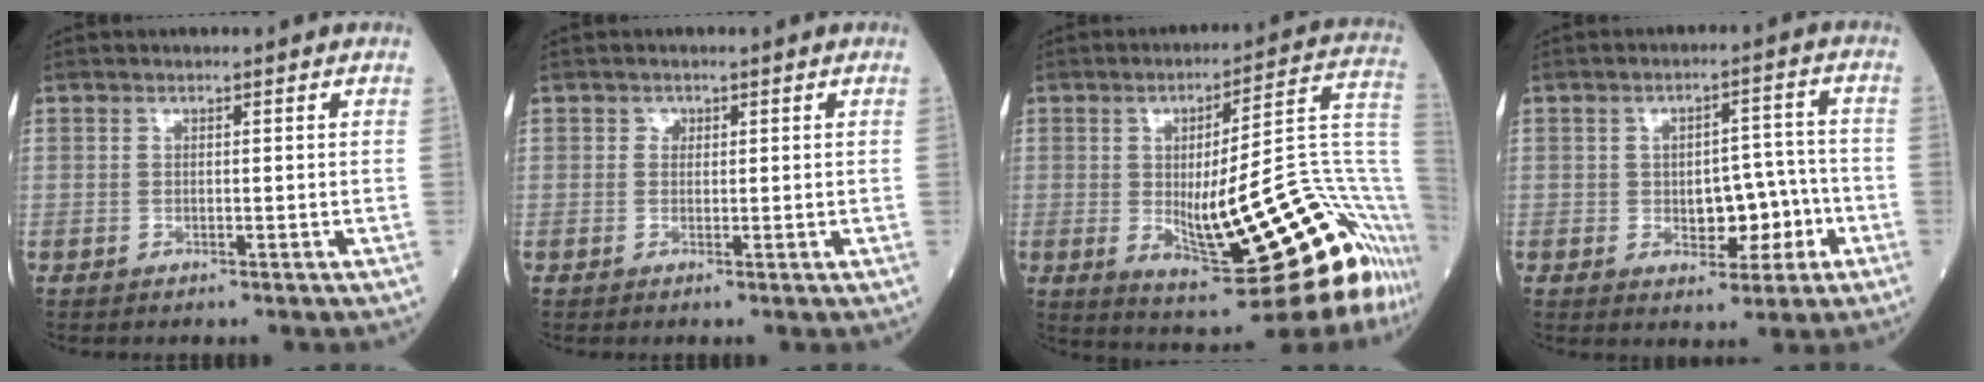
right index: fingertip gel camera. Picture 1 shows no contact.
{"total": 0.5, "force": [0.1, 0.5, 0.1], "torque": [-0.002, 0.002, 0.000]}
{"total": 24.5, "force": [-8.9, 2.9, 22.7], "torque": [-0.207, -0.003, -0.124]}
{"total": 6.7, "force": [-2.0, 3.4, 5.4], "torque": [-0.073, 0.016, -0.021]}